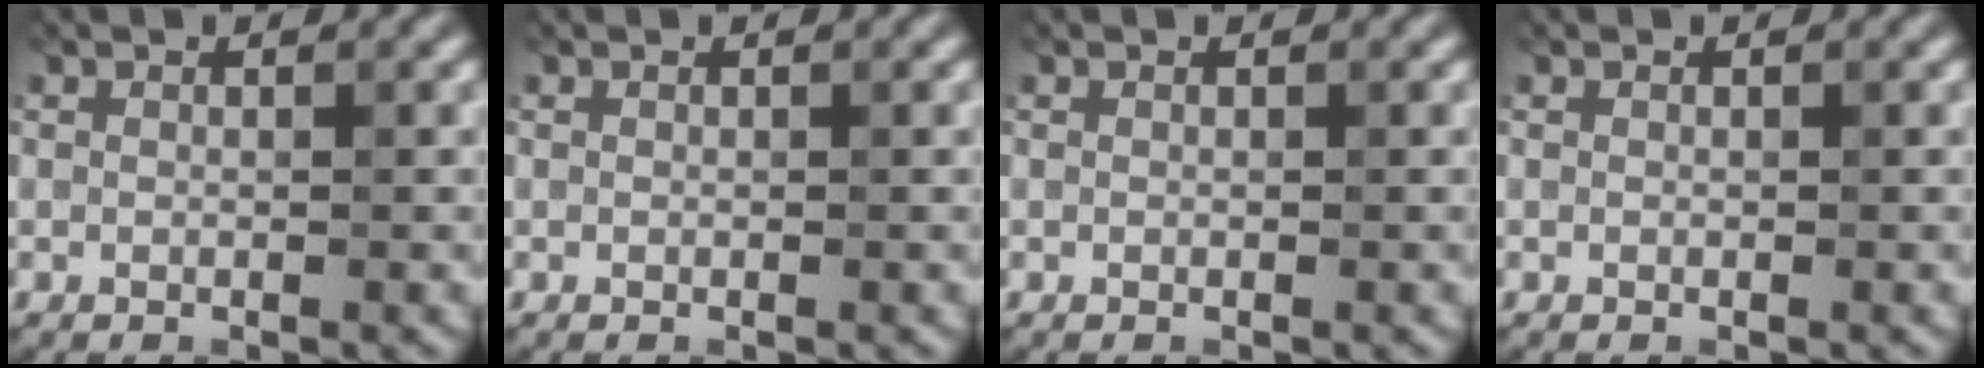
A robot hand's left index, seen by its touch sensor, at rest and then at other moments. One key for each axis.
{"total": 0.0}
{"total": 0.0}
{"total": 0.0}